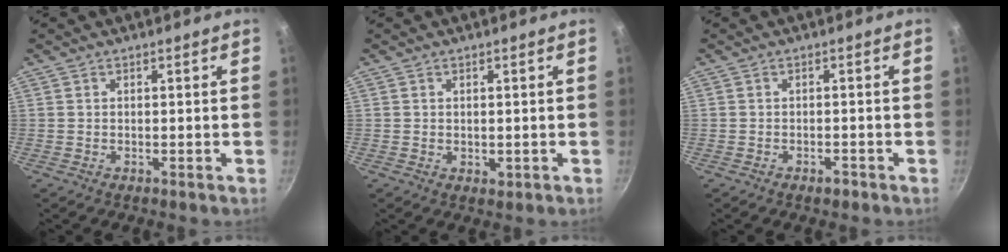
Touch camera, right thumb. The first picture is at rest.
{"total": 1.1, "force": [0.1, 0.9, 0.7], "torque": [-0.007, -0.004, 0.002]}
{"total": 1.7, "force": [-1.2, 0.9, 0.9], "torque": [-0.013, 0.012, -0.013]}